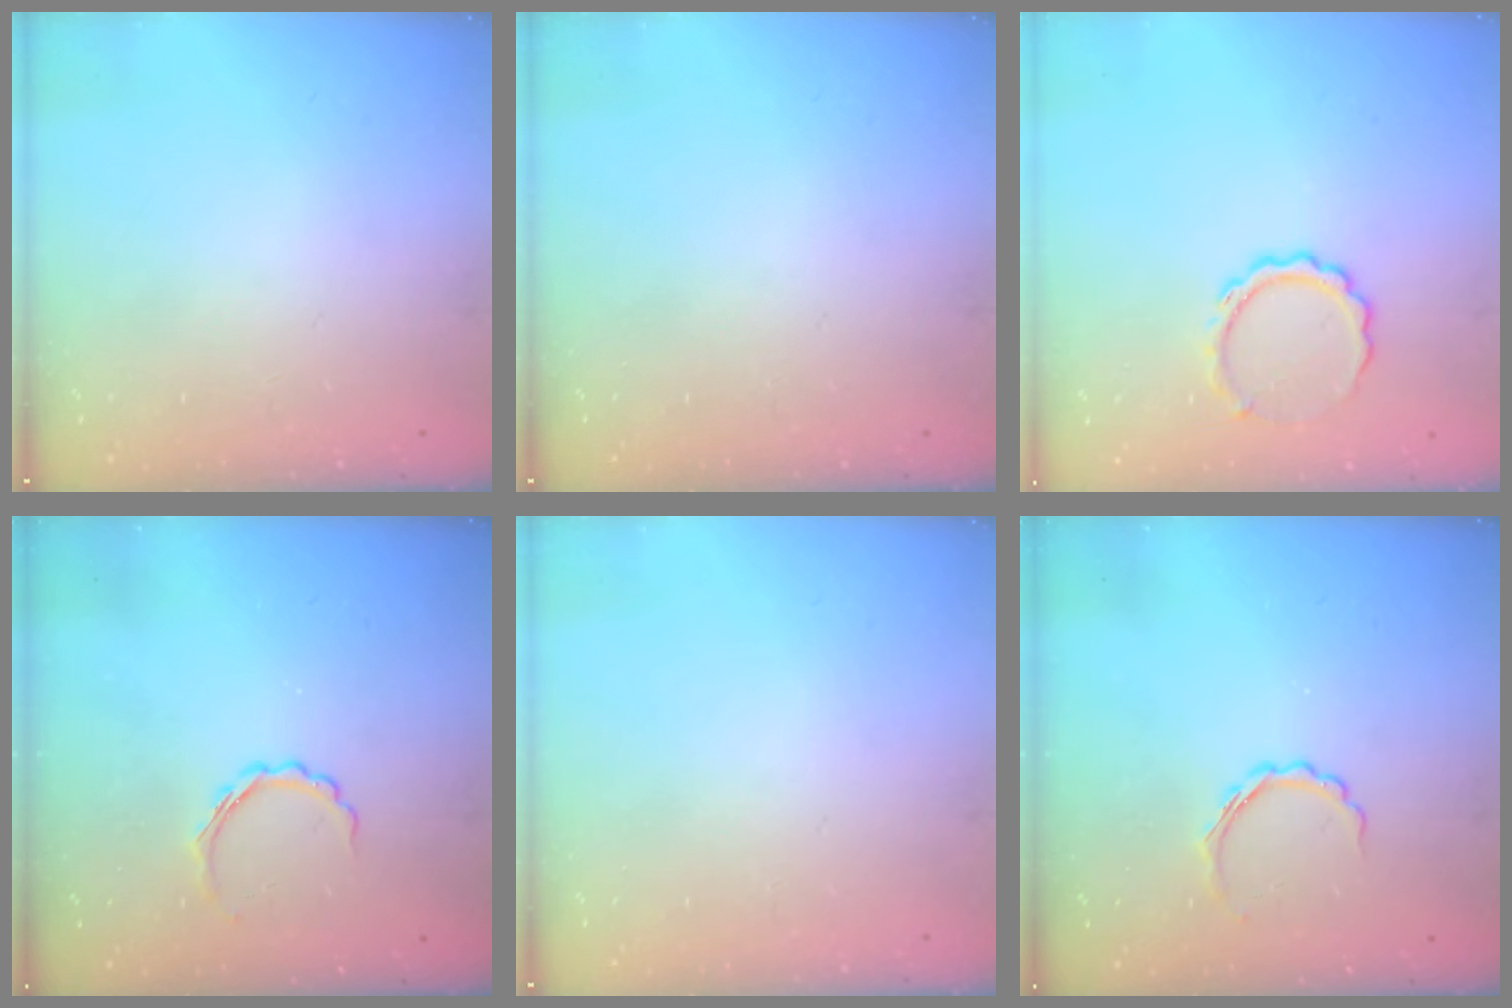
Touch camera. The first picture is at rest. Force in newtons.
{"total": 0.0}
{"total": 7.5, "press": 7.4, "slide": 1.1}
{"total": 3.9, "press": 3.8, "slide": 0.7}
{"total": 0.0}
{"total": 3.9, "press": 3.8, "slide": 0.7}